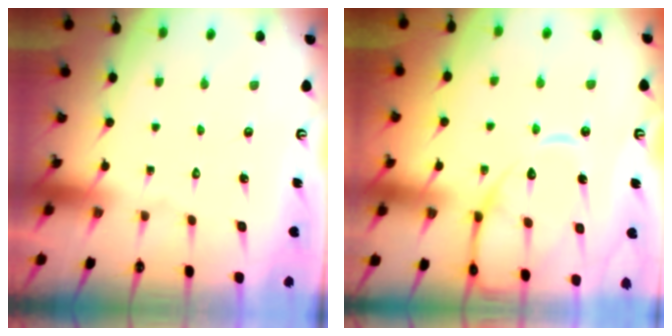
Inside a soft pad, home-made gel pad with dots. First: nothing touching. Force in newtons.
{"total": 15.1, "press": 15.0, "slide": 1.4}